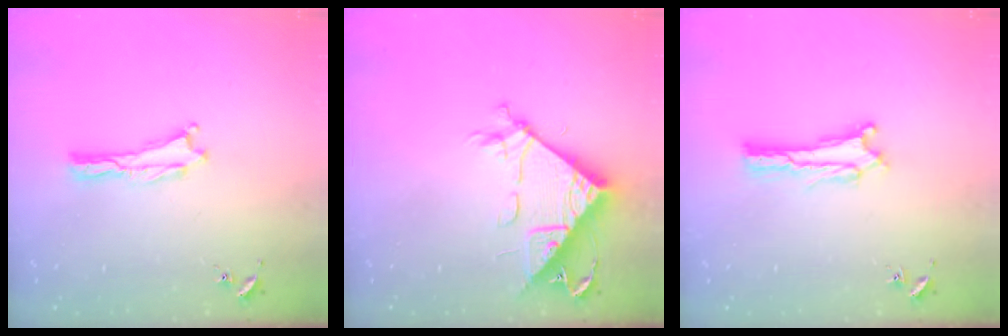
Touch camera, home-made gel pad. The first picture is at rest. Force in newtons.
{"total": 9.6, "press": 9.5, "slide": 1.0}
{"total": 0.6, "press": 0.5, "slide": 0.2}